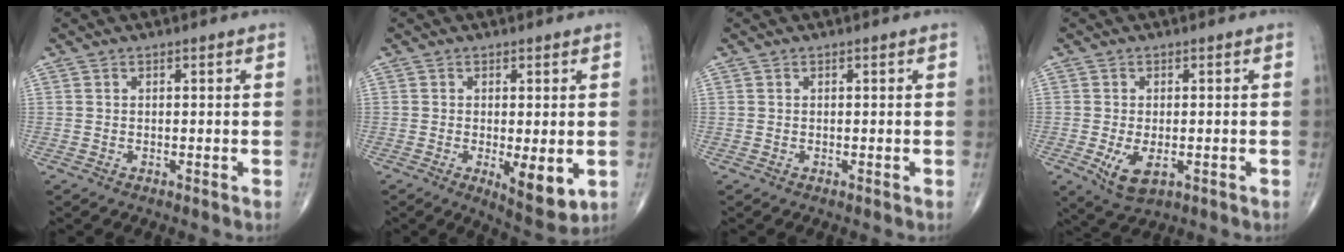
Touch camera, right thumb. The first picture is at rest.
{"total": 7.3, "force": [-1.5, 2.4, 6.7], "torque": [-0.096, -0.022, -0.017]}
{"total": 0.0}
{"total": 5.7, "force": [-1.6, 2.9, 4.6], "torque": [-0.086, -0.011, -0.020]}